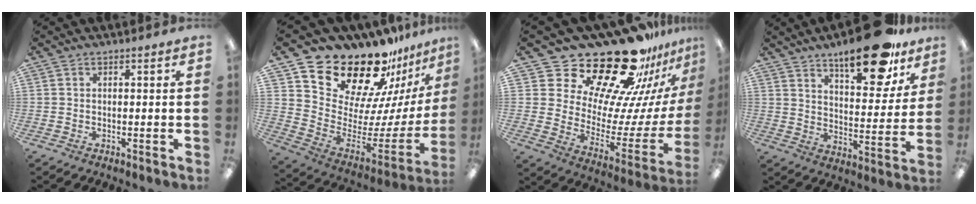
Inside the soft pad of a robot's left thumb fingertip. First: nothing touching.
{"total": 23.3, "force": [19.5, 9.6, 8.4], "torque": [-0.133, -0.154, 0.351]}
{"total": 29.1, "force": [23.2, 11.7, 13.2], "torque": [-0.195, -0.182, 0.412]}
{"total": 18.4, "force": [13.5, 6.5, 10.8], "torque": [-0.148, -0.080, 0.220]}